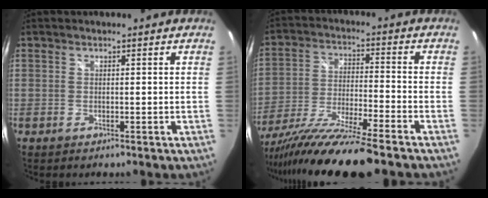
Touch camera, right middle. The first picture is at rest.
{"total": 16.3, "force": [-13.5, -0.4, 9.1], "torque": [-0.184, -0.040, -0.242]}